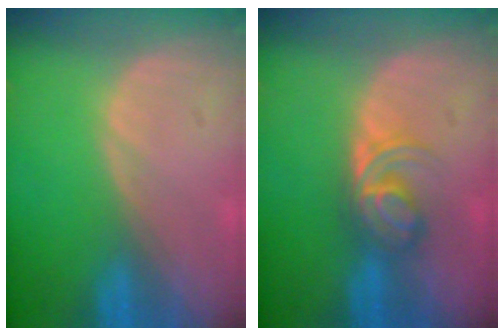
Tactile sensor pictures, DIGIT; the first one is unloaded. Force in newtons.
{"total": 5.7, "press": 4.9, "slide": 2.9}